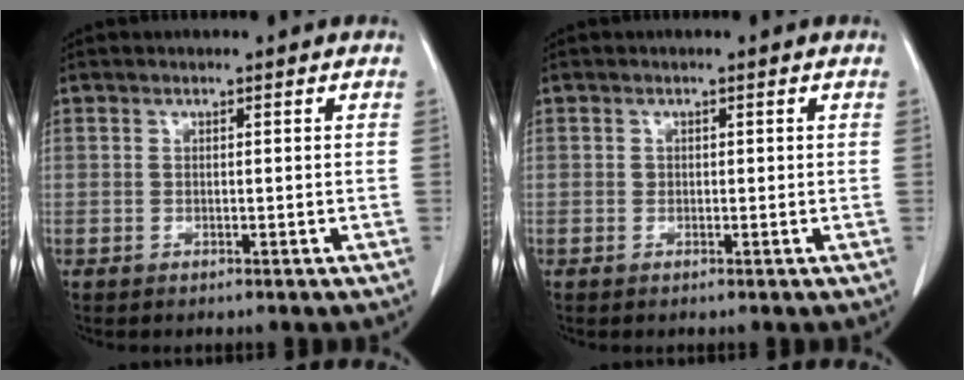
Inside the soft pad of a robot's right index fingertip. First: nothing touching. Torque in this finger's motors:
{"motor_torque": [0.04, -0.01, -0.01, 0.01]}